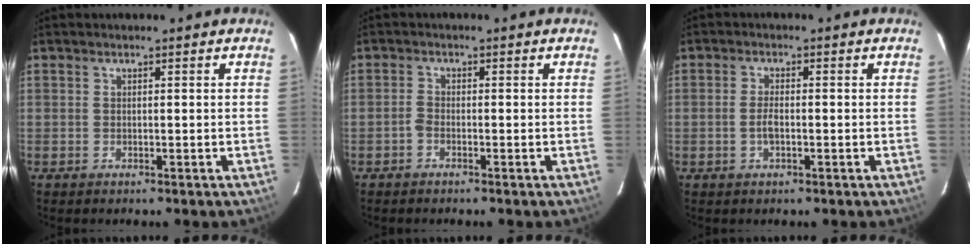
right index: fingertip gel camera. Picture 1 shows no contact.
{"total": 1.2, "force": [-0.9, 0.5, 0.7], "torque": [-0.017, 0.004, -0.020]}
{"total": 2.7, "force": [-0.6, 1.1, 2.4], "torque": [-0.049, 0.001, -0.011]}